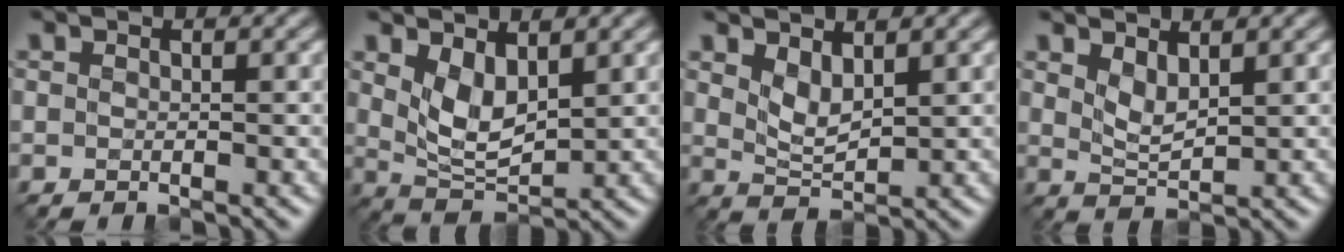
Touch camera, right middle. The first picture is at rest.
{"total": 3.7, "force": [1.6, 1.8, 2.7], "torque": [-0.057, -0.006, 0.037]}
{"total": 2.2, "force": [1.4, 0.9, 1.4], "torque": [-0.031, -0.005, 0.035]}
{"total": 1.9, "force": [1.3, 0.7, 1.2], "torque": [-0.027, -0.004, 0.031]}